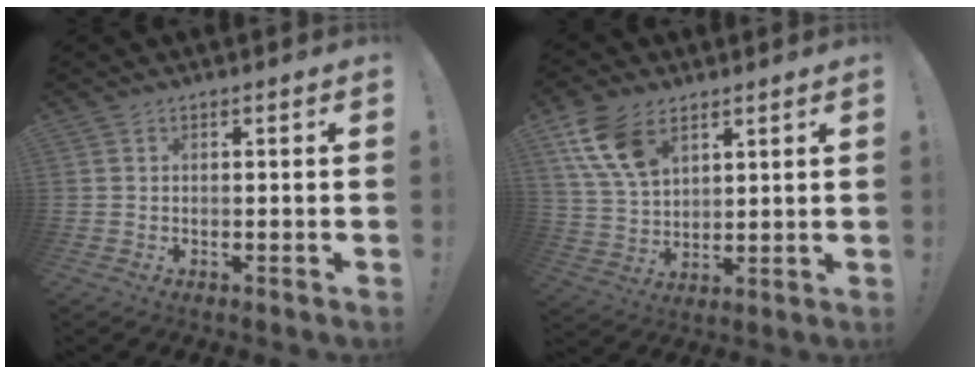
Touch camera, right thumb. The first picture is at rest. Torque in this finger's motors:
{"motor_torque": [0.33, 0.43, 0.76, 0.90, 0.09]}